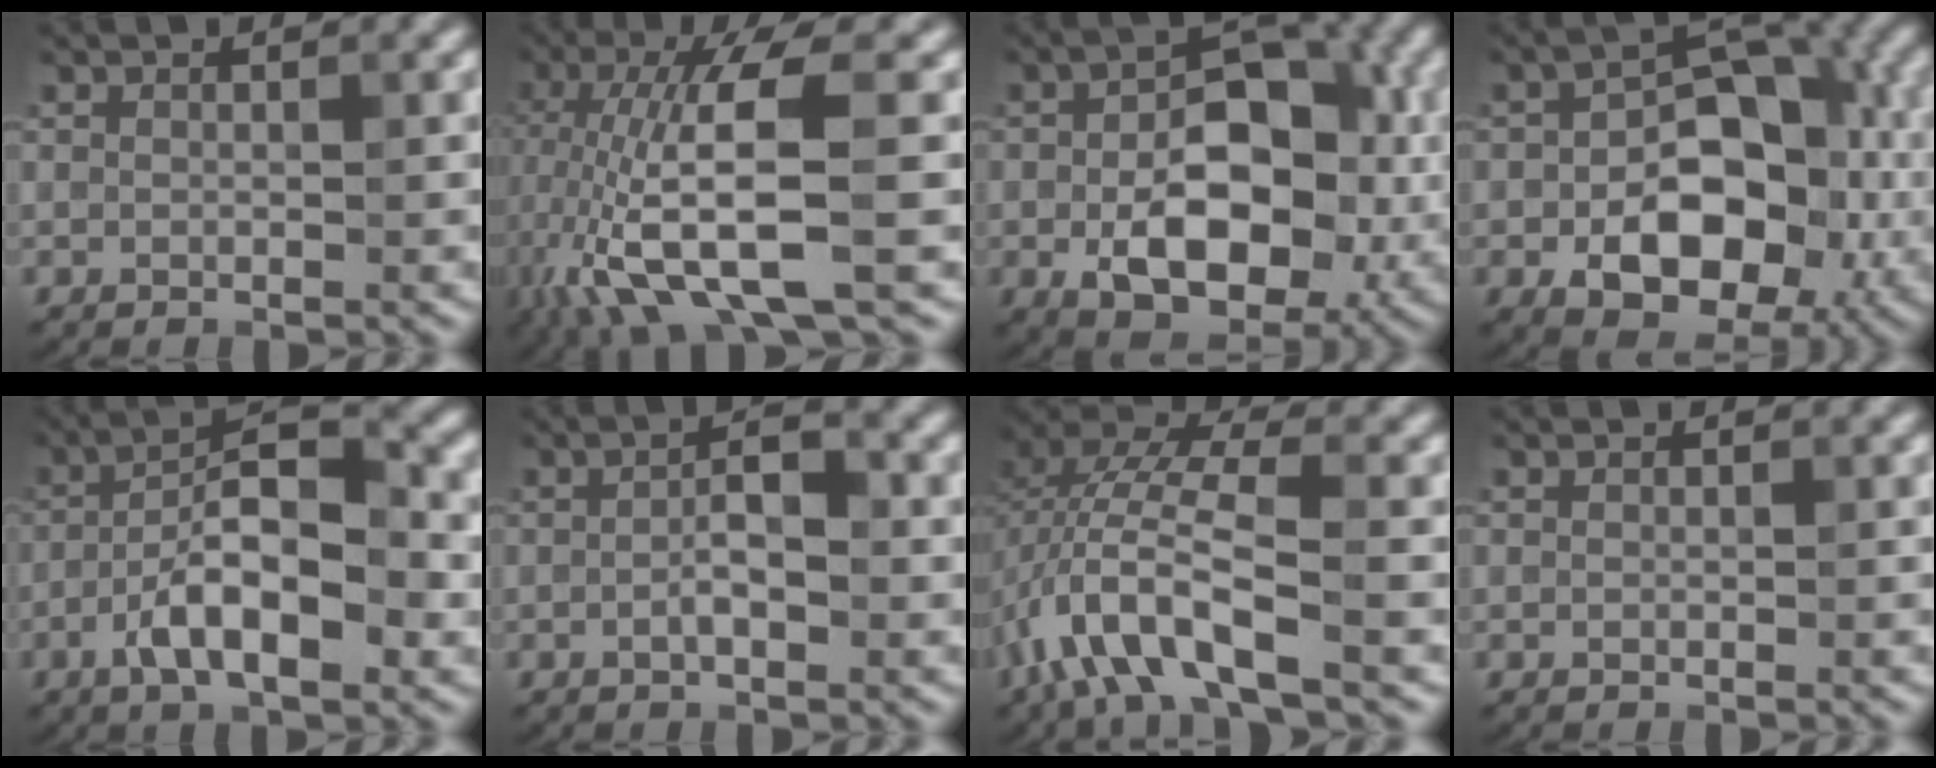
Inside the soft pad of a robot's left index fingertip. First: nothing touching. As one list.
[{"total": 10.3, "force": [-2.4, 2.6, 9.6], "torque": [-0.197, 0.000, -0.042]}, {"total": 10.9, "force": [-1.9, 6.6, 8.5], "torque": [-0.140, -0.007, -0.025]}, {"total": 11.2, "force": [-2.9, 7.0, 8.2], "torque": [-0.113, -0.002, -0.041]}, {"total": 8.5, "force": [-2.9, 2.9, 7.4], "torque": [-0.115, 0.020, -0.054]}, {"total": 3.2, "force": [-0.5, 1.0, 3.0], "torque": [-0.054, 0.004, -0.013]}, {"total": 7.2, "force": [-3.1, 2.4, 6.1], "torque": [-0.127, 0.013, -0.067]}, {"total": 0.0}]